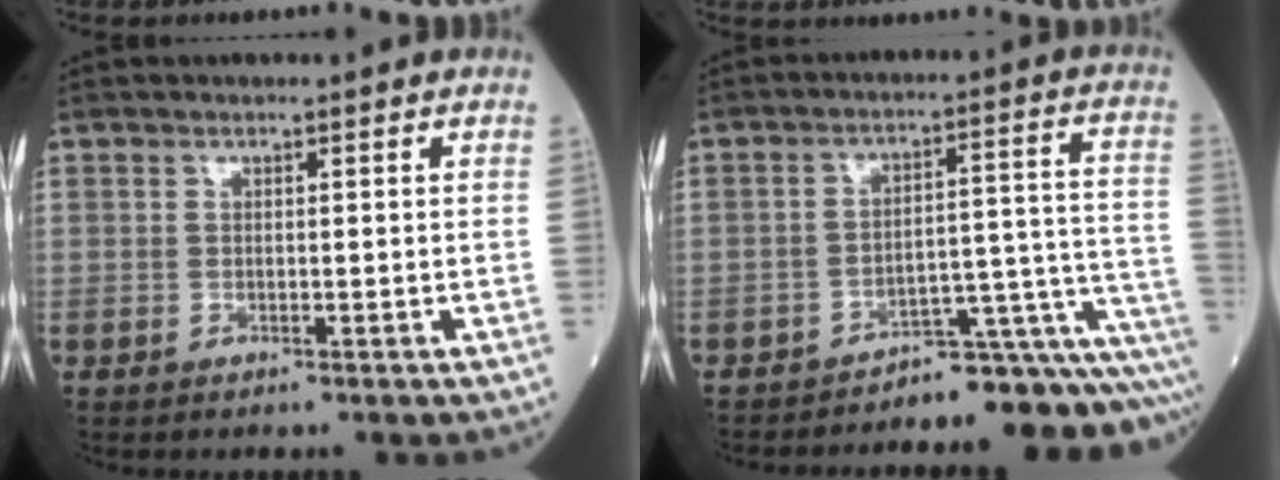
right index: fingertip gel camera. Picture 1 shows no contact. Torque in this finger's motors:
{"motor_torque": [0.53, -1.36, 0.28, 0.03]}